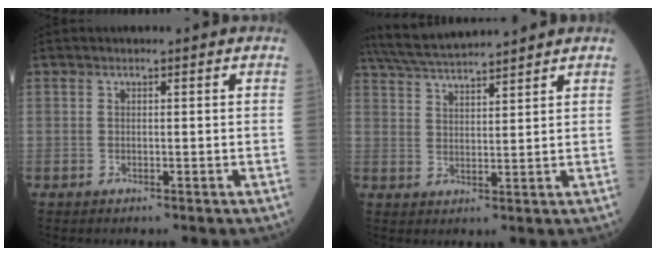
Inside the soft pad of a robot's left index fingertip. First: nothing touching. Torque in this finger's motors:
{"motor_torque": [0.05, -0.51, 0.08, 0.05]}